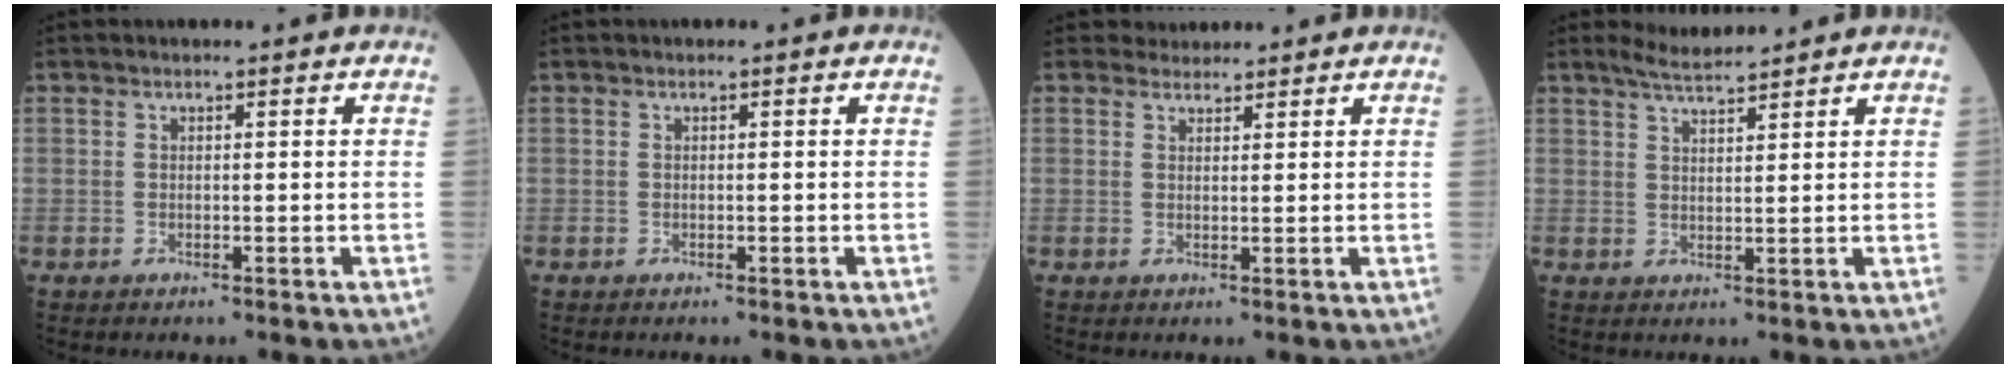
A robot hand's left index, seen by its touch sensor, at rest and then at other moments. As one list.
[{"total": 0.0}, {"total": 1.8, "force": [1.7, 0.5, -0.5], "torque": [0.006, 0.008, 0.027]}, {"total": 3.1, "force": [3.0, -0.3, 0.6], "torque": [-0.015, 0.003, 0.058]}]